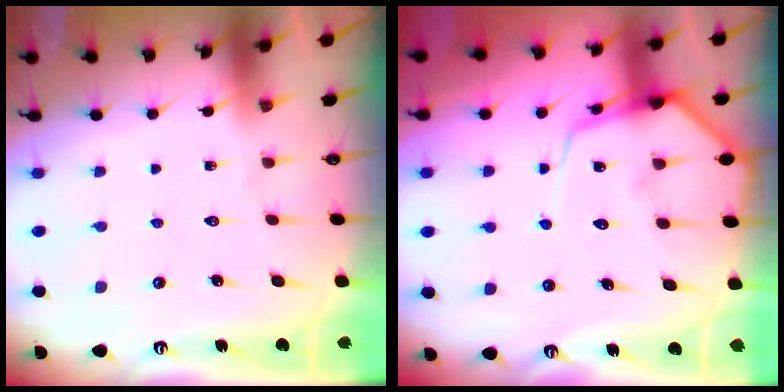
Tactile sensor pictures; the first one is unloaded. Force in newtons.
{"total": 9.0, "press": 8.9, "slide": 1.0}